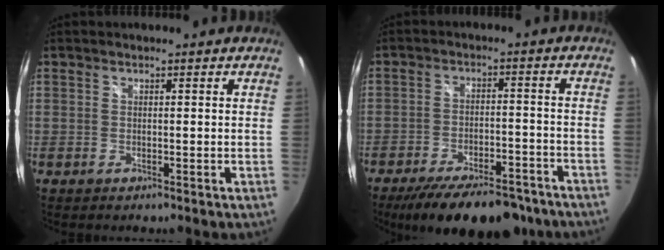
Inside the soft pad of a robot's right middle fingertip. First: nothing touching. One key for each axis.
{"total": 18.5, "fx": -14.7, "fy": 6.2, "fz": 9.3, "tx": -0.171, "ty": -0.022, "tz": -0.202}